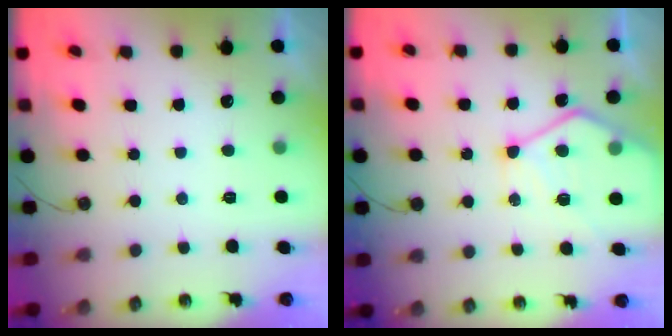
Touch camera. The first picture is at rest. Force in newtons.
{"total": 12.9, "press": 12.8, "slide": 1.3}